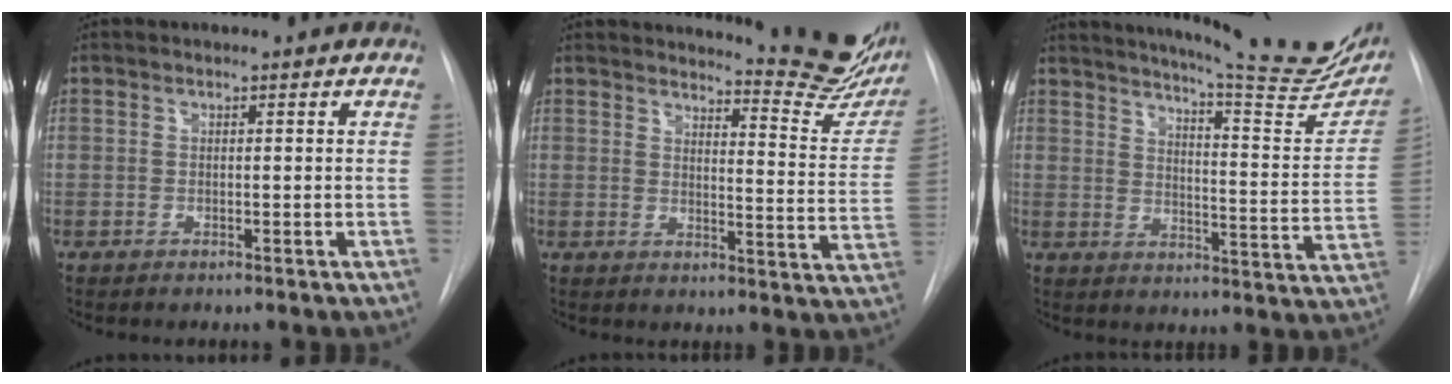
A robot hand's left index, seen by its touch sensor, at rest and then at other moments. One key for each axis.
{"total": 14.7, "fx": 13.8, "fy": 1.3, "fz": 4.9, "tx": -0.056, "ty": -0.098, "tz": 0.146}
{"total": 22.5, "fx": 19.3, "fy": 2.2, "fz": 11.3, "tx": -0.162, "ty": -0.073, "tz": 0.231}